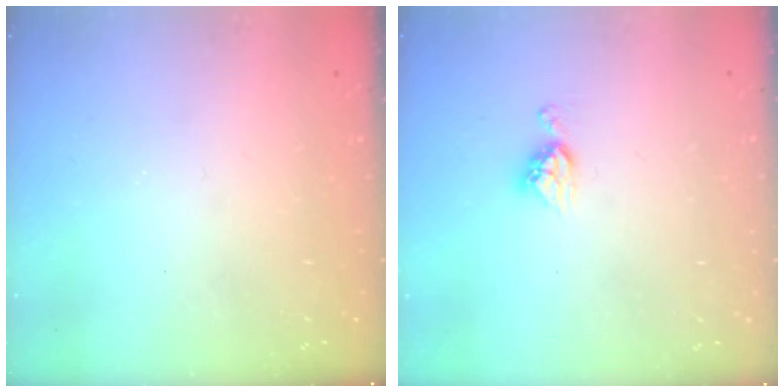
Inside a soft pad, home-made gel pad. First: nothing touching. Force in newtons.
{"total": 6.5, "press": 6.5, "slide": 0.4}